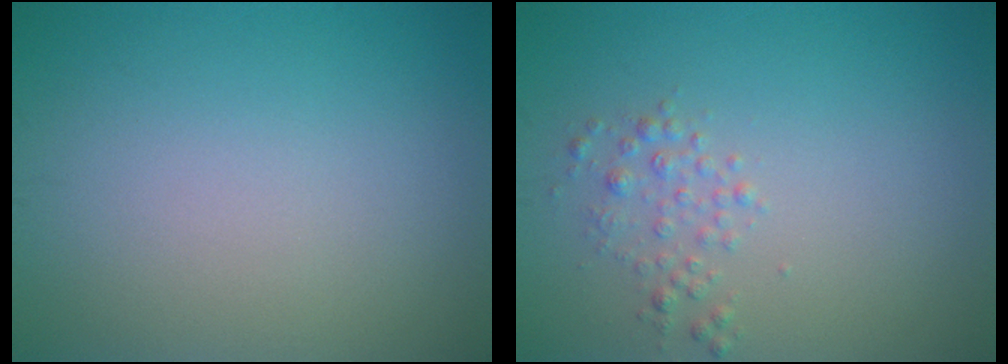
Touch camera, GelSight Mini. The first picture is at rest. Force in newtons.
{"total": 1.5, "press": 1.5, "slide": 0.0}